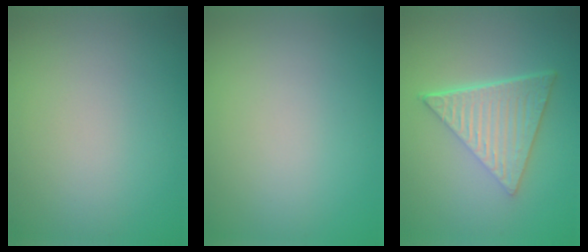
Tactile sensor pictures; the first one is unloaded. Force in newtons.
{"total": 0.0}
{"total": 6.9, "press": 4.6, "slide": 5.1}